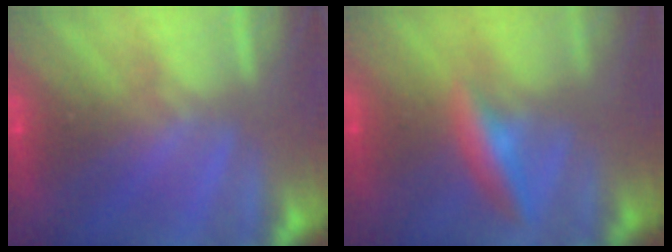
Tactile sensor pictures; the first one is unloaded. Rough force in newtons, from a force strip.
{"total": 2.4}